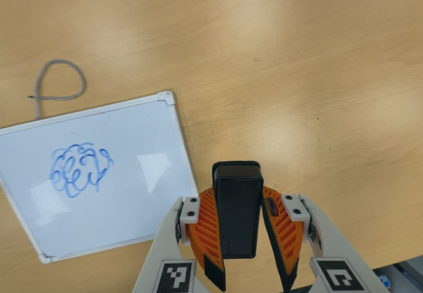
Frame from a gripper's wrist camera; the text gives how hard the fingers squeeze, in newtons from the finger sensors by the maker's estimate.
{"total": 8.1, "left": 6.5, "right": 9.6}